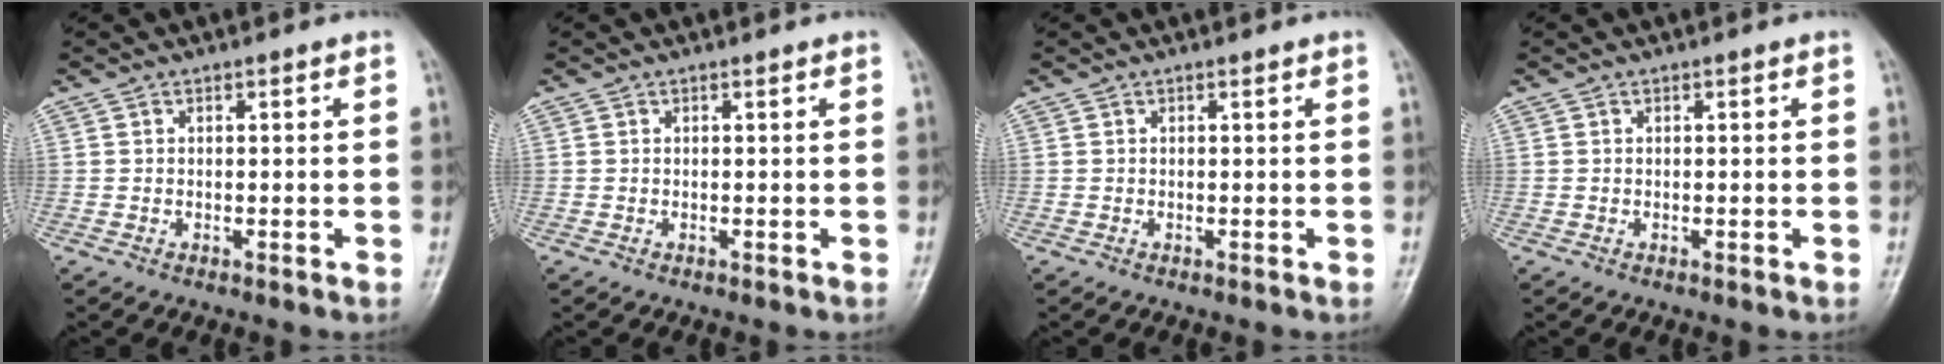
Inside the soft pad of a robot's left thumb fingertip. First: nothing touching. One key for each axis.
{"total": 0.0}
{"total": 0.0}
{"total": 0.0}